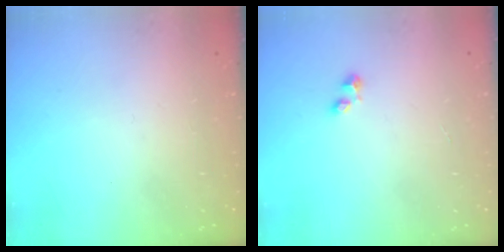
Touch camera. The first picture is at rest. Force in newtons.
{"total": 2.4, "press": 2.4, "slide": 0.4}